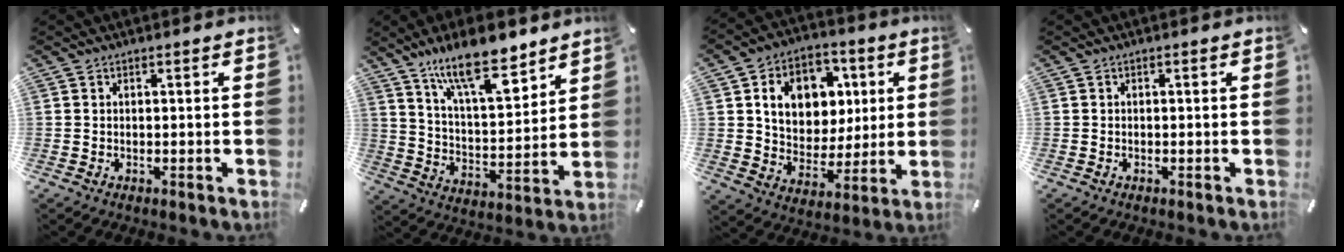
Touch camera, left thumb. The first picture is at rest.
{"total": 16.8, "force": [12.7, 6.1, 9.1], "torque": [-0.158, -0.072, 0.221]}
{"total": 14.0, "force": [4.2, 11.6, 6.5], "torque": [-0.105, -0.004, 0.085]}
{"total": 0.0}